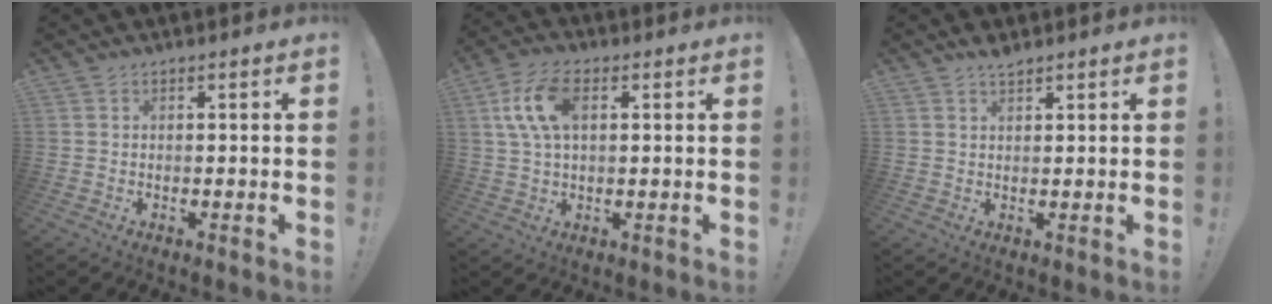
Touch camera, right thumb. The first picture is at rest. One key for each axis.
{"total": 11.5, "fx": 3.0, "fy": 6.2, "fz": 9.2, "tx": -0.182, "ty": 0.006, "tz": 0.057}
{"total": 2.5, "fx": 2.3, "fy": 0.5, "fz": 1.0, "tx": -0.007, "ty": -0.017, "tz": 0.039}